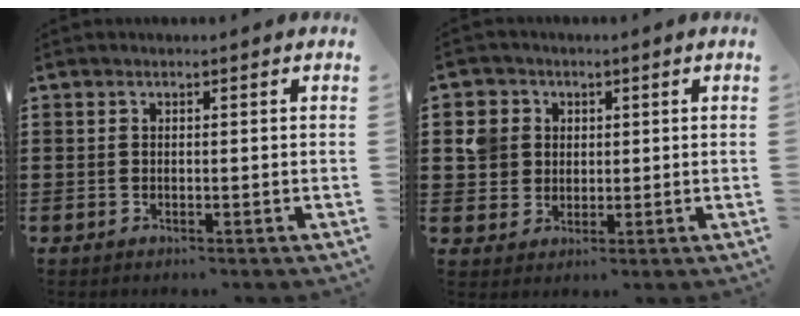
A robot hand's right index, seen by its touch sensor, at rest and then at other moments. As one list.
[{"total": 5.4, "force": [1.3, 5.1, 1.3], "torque": [-0.055, 0.015, 0.022]}]